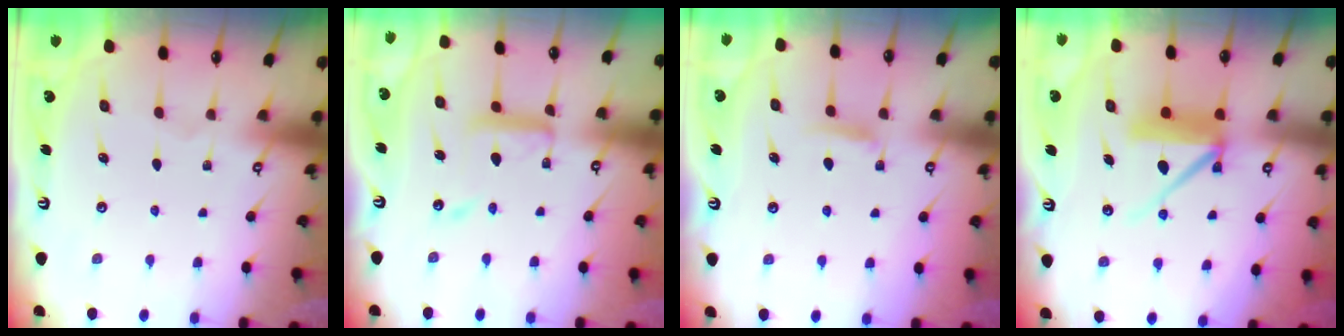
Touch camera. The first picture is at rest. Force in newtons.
{"total": 13.1, "press": 13.1, "slide": 1.1}
{"total": 5.8, "press": 5.7, "slide": 0.9}
{"total": 10.7, "press": 10.6, "slide": 1.0}